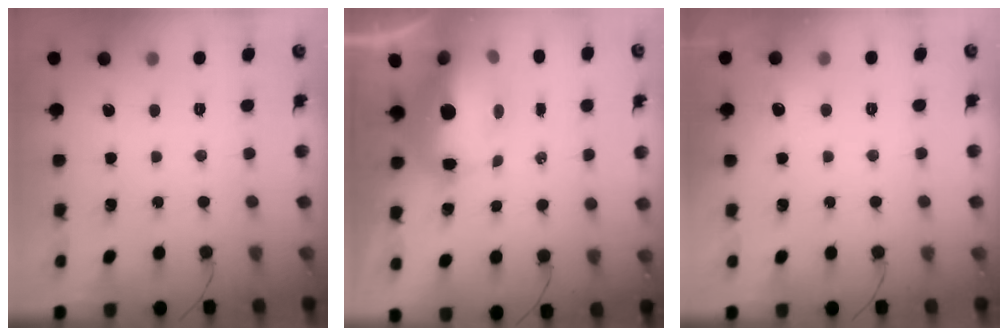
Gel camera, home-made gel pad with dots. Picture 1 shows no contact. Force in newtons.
{"total": 14.3, "press": 14.1, "slide": 2.3}
{"total": 3.6, "press": 3.3, "slide": 1.5}